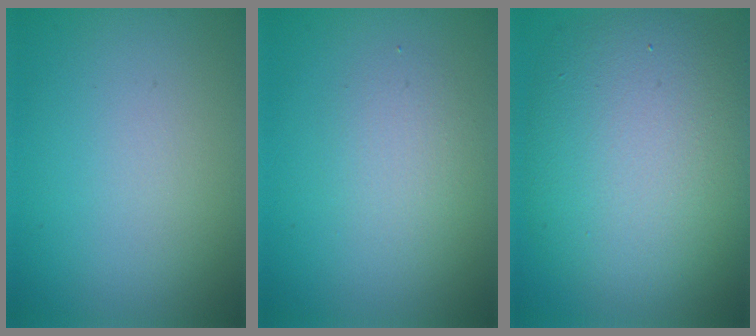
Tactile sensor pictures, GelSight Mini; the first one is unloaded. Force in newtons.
{"total": 1.9, "press": 1.9, "slide": 0.0}
{"total": 10.7, "press": 10.7, "slide": 0.5}